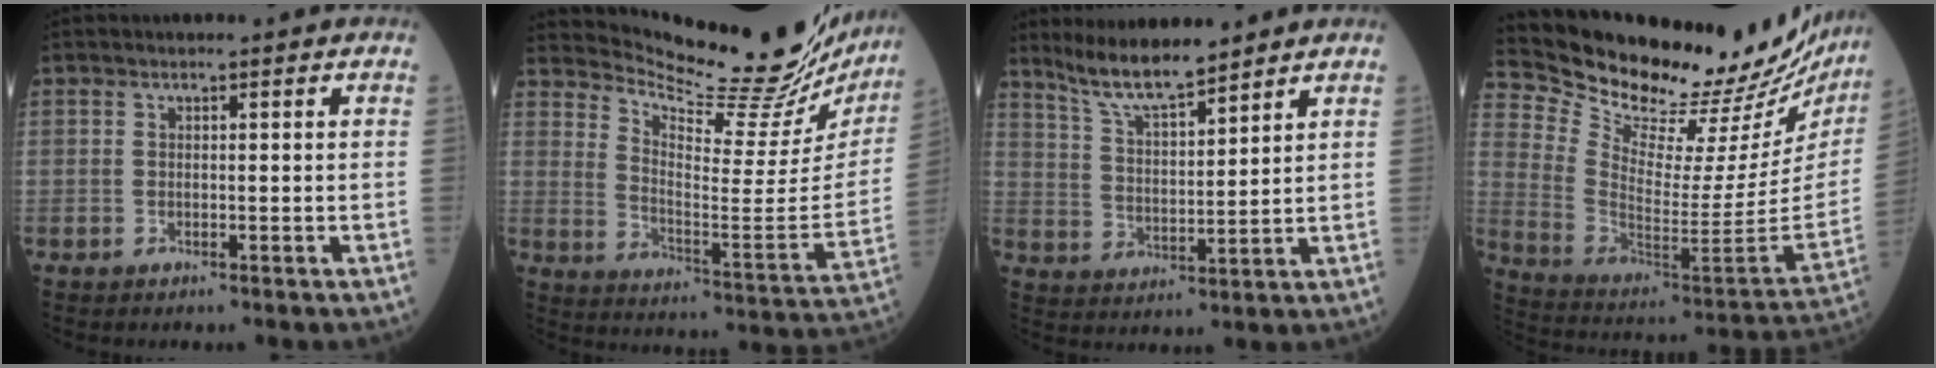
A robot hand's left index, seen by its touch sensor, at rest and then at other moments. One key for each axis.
{"total": 24.4, "fx": 23.0, "fy": 3.6, "fz": 7.3, "tx": -0.116, "ty": -0.091, "tz": 0.302}
{"total": 8.5, "fx": 7.6, "fy": 0.6, "fz": 3.7, "tx": -0.080, "ty": 0.003, "tz": 0.148}
{"total": 33.3, "fx": 30.0, "fy": 7.1, "fz": 12.4, "tx": -0.221, "ty": -0.109, "tz": 0.408}